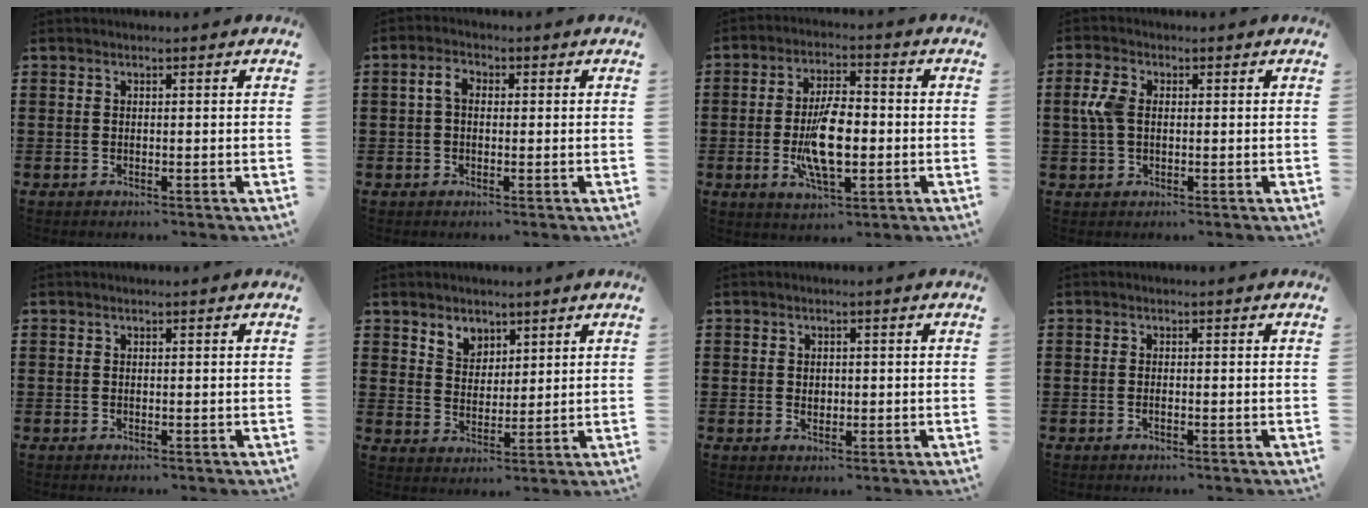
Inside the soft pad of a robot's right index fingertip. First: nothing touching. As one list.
[{"total": 3.2, "force": [0.3, 1.9, 2.5], "torque": [-0.059, 0.007, 0.000]}, {"total": 10.3, "force": [-1.7, 4.2, 9.3], "torque": [-0.197, -0.008, -0.034]}, {"total": 4.4, "force": [0.5, 2.7, 3.5], "torque": [-0.096, 0.003, 0.000]}, {"total": 0.0}, {"total": 4.2, "force": [3.1, 2.8, 0.3], "torque": [-0.022, 0.005, 0.058]}, {"total": 1.3, "force": [0.1, 1.0, 0.8], "torque": [-0.018, 0.007, 0.000]}, {"total": 0.6, "force": [-0.3, 0.1, 0.5], "torque": [-0.011, -0.004, -0.005]}]